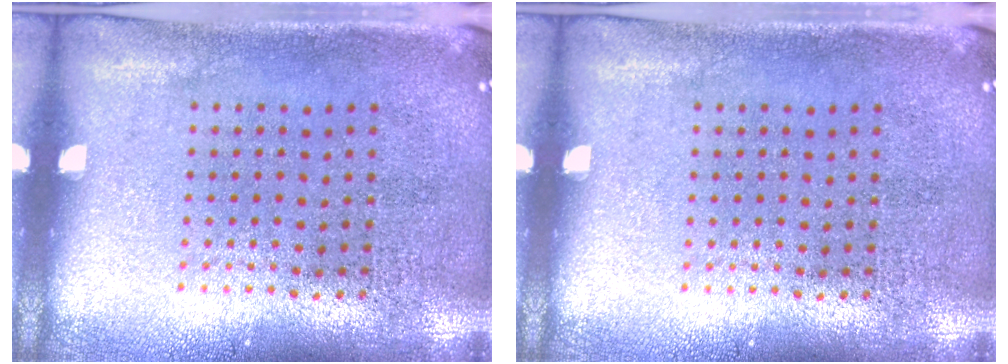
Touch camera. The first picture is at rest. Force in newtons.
{"total": 0.0}